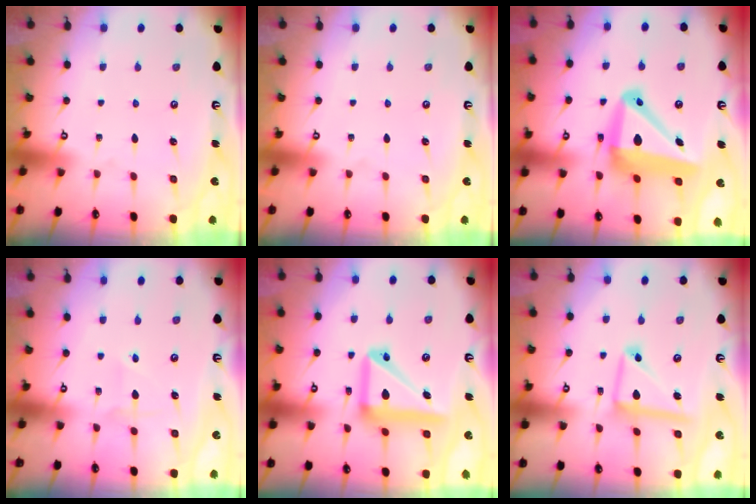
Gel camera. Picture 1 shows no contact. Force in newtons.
{"total": 0.0}
{"total": 15.7, "press": 15.4, "slide": 3.0}
{"total": 3.8, "press": 3.6, "slide": 1.2}
{"total": 15.2, "press": 15.1, "slide": 1.7}
{"total": 13.1, "press": 13.0, "slide": 1.3}